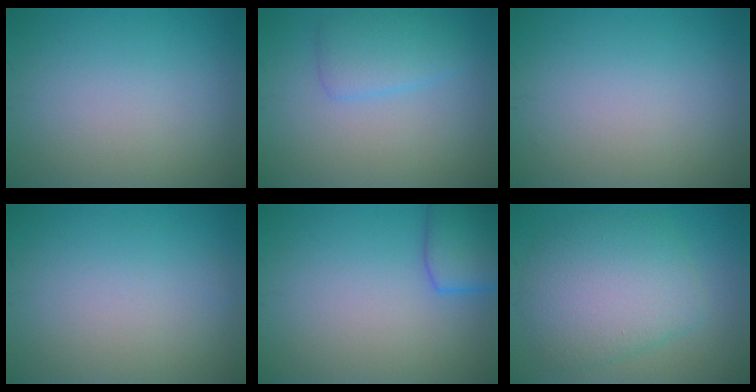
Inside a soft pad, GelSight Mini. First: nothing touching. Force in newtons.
{"total": 3.0, "press": 3.0, "slide": 0.2}
{"total": 0.0}
{"total": 0.0}
{"total": 3.9, "press": 3.8, "slide": 0.3}
{"total": 7.0, "press": 7.0, "slide": 0.2}